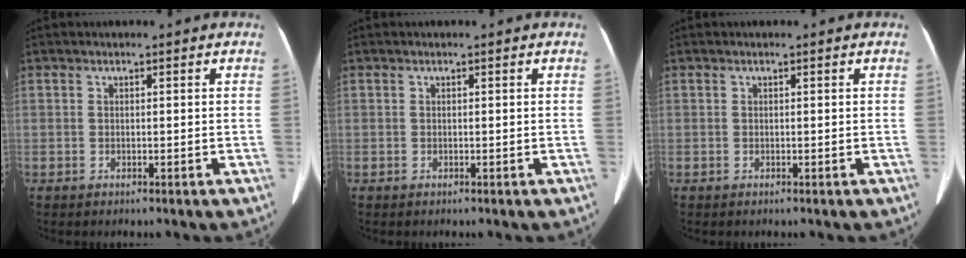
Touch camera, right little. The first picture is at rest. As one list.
[{"total": 0.0}, {"total": 0.0}]